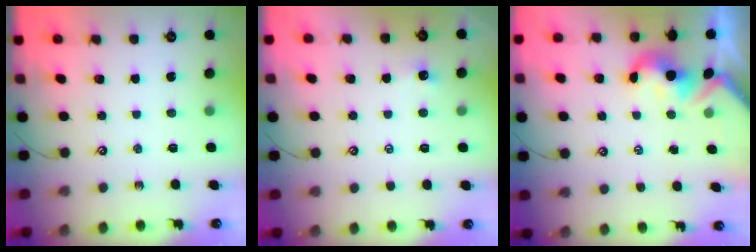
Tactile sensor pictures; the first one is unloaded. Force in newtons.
{"total": 1.1, "press": 1.1, "slide": 0.3}
{"total": 2.2, "press": 2.1, "slide": 0.5}